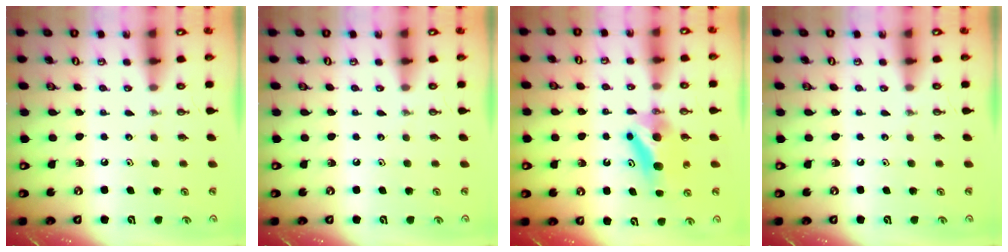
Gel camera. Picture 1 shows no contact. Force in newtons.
{"total": 0.0}
{"total": 7.8, "press": 7.2, "slide": 3.0}
{"total": 0.0}